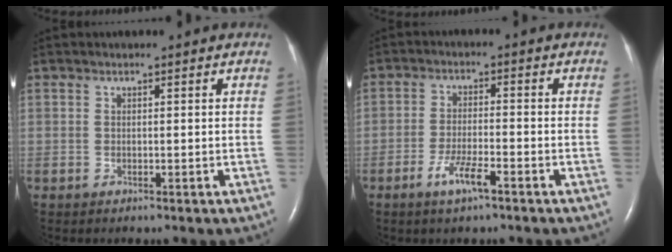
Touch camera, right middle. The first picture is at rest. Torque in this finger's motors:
{"motor_torque": [0.82, -0.57, 0.11, 0.04]}